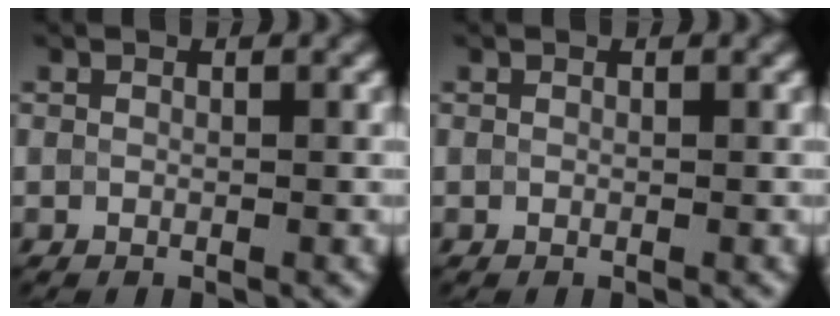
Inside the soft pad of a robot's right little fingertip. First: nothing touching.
{"total": 0.0}